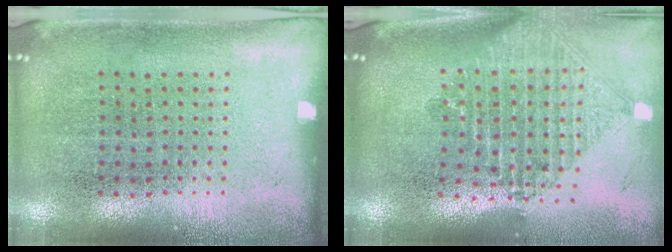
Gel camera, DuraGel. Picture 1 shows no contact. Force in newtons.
{"total": 2.2, "press": 1.7, "slide": 1.4}